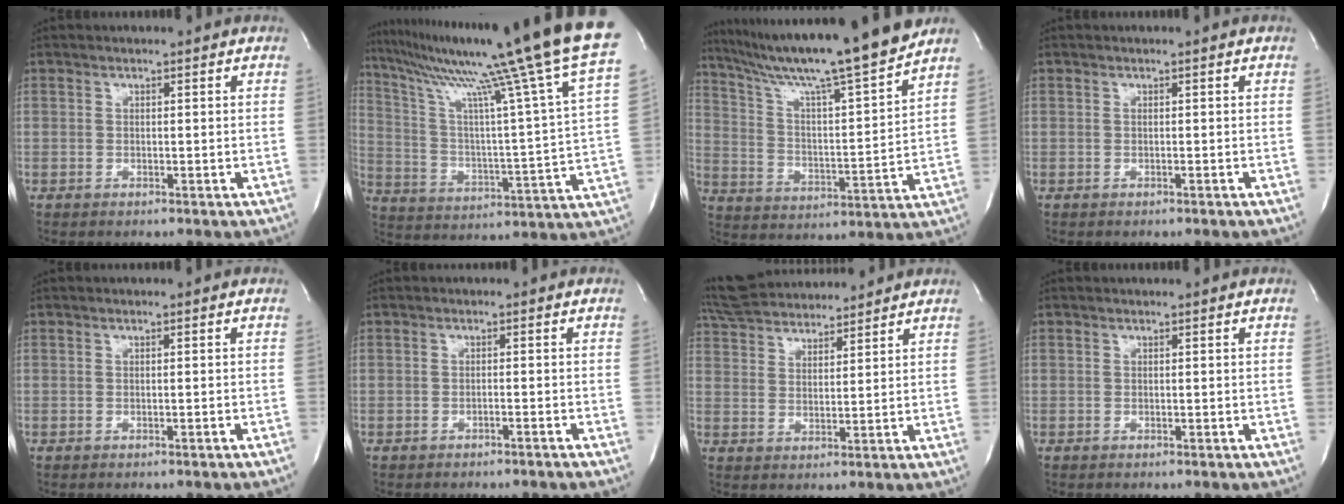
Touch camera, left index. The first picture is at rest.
{"total": 29.6, "force": [23.4, -2.2, 18.1], "torque": [-0.303, -0.054, 0.332]}
{"total": 19.0, "force": [16.5, -1.7, 9.2], "torque": [-0.161, -0.022, 0.260]}
{"total": 0.7, "force": [-0.6, -0.1, 0.5], "torque": [-0.001, 0.005, -0.005]}
{"total": 1.2, "force": [-0.9, -0.4, 0.7], "torque": [-0.013, 0.005, -0.008]}
{"total": 1.8, "force": [-1.6, -0.3, 0.9], "torque": [-0.018, 0.005, -0.016]}
{"total": 14.1, "force": [13.1, 3.3, 4.1], "torque": [-0.075, 0.037, 0.210]}
{"total": 0.0}